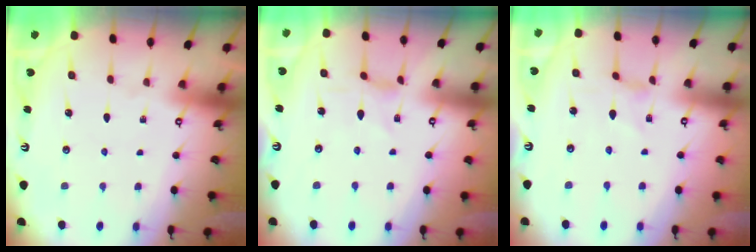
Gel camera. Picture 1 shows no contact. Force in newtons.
{"total": 1.0, "press": 1.0, "slide": 0.2}
{"total": 0.0}